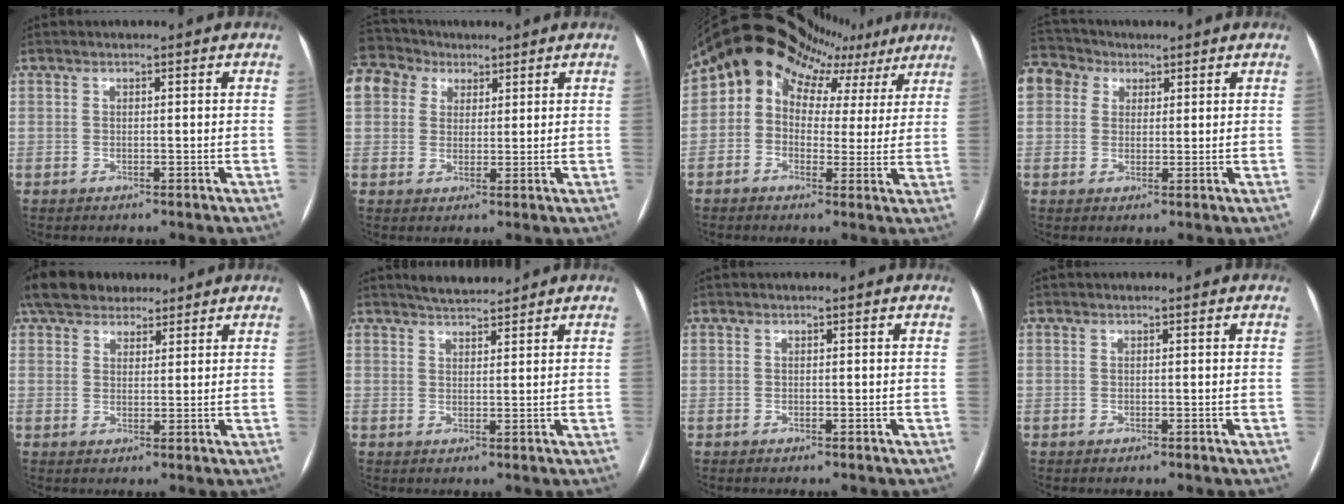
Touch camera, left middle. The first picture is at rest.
{"total": 13.3, "force": [7.9, 9.5, 4.9], "torque": [-0.149, 0.063, 0.152]}
{"total": 18.0, "force": [11.7, 11.8, 7.0], "torque": [-0.128, 0.083, 0.142]}
{"total": 10.8, "force": [5.6, 8.3, 4.1], "torque": [-0.117, 0.053, 0.105]}
{"total": 10.2, "force": [8.2, 4.9, 3.5], "torque": [-0.056, 0.040, 0.137]}
{"total": 3.9, "force": [3.8, 0.6, 1.0], "torque": [-0.020, 0.015, 0.065]}
{"total": 0.0}
{"total": 0.0}